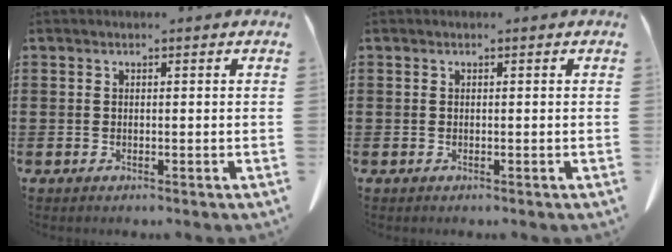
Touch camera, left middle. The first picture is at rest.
{"total": 0.0}